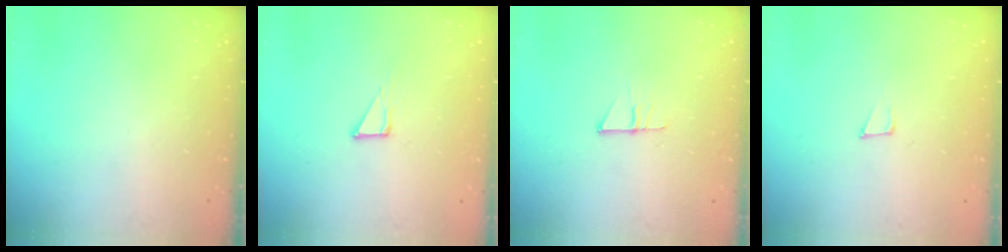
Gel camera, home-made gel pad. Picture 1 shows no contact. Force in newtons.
{"total": 5.1, "press": 5.0, "slide": 0.4}
{"total": 7.0, "press": 7.0, "slide": 0.5}
{"total": 4.3, "press": 4.2, "slide": 1.0}